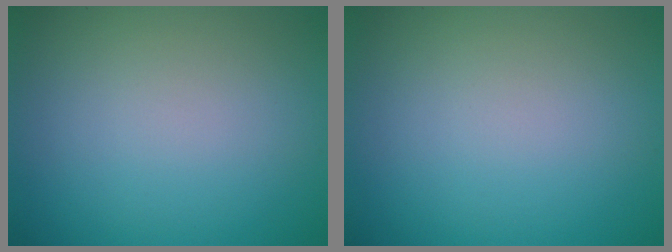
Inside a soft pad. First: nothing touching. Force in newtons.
{"total": 0.0}